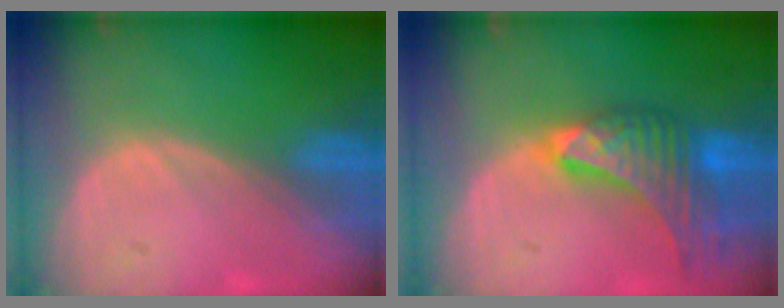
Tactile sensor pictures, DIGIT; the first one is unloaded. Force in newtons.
{"total": 9.8, "press": 8.7, "slide": 4.6}